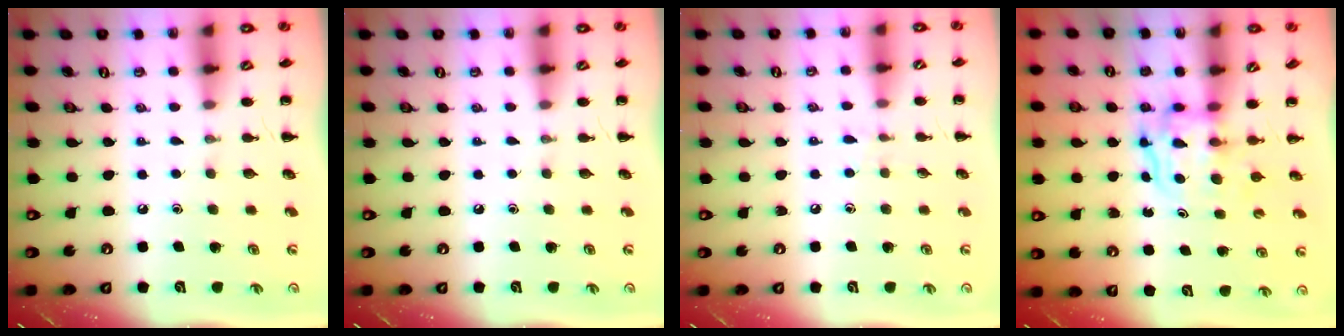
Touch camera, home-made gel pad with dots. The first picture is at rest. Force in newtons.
{"total": 0.0}
{"total": 5.0, "press": 4.6, "slide": 1.9}
{"total": 3.5, "press": 3.5, "slide": 0.3}